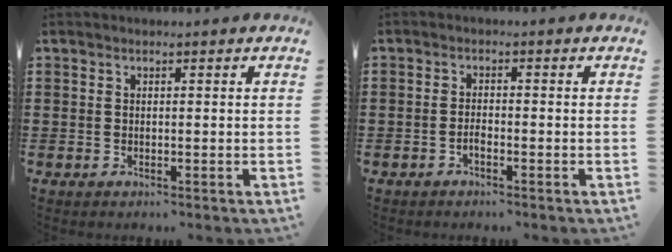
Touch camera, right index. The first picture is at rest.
{"total": 1.3, "force": [-0.9, 0.3, 0.9], "torque": [-0.020, -0.003, -0.016]}